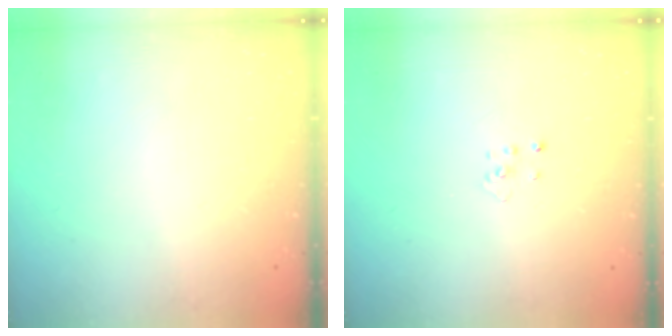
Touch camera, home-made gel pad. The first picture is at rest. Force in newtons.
{"total": 1.9, "press": 1.9, "slide": 0.1}